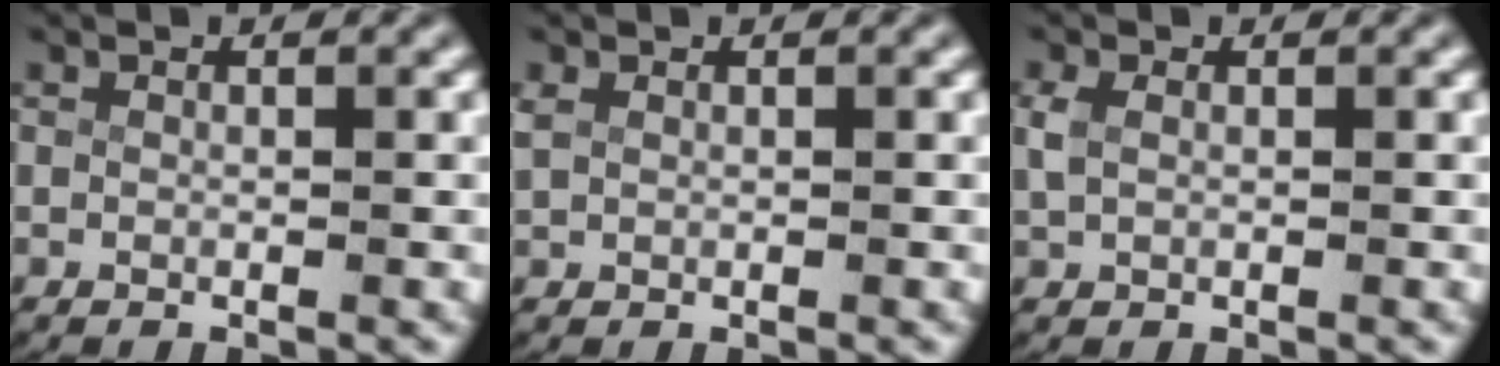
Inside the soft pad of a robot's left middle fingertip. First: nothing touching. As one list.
[{"total": 0.7, "force": [0.4, 0.5, 0.4], "torque": [-0.020, -0.003, 0.014]}, {"total": 1.2, "force": [0.3, 0.8, 0.9], "torque": [-0.034, -0.004, 0.014]}]